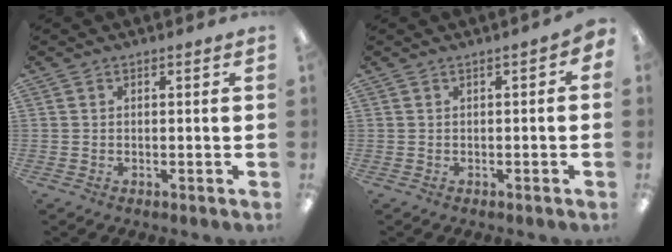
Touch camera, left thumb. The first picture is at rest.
{"total": 1.0, "force": [-0.6, 0.5, 0.5], "torque": [-0.009, 0.004, -0.012]}